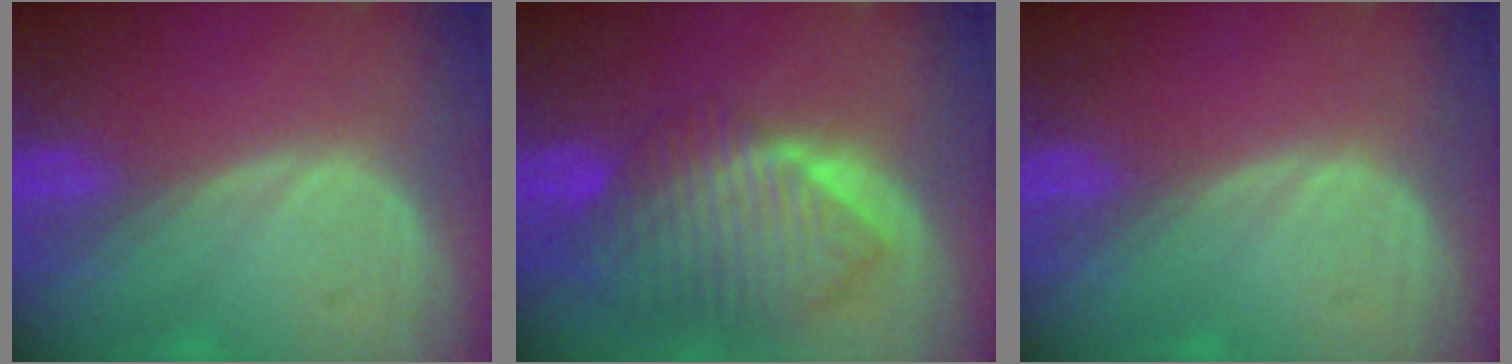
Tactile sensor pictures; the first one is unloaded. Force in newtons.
{"total": 10.4, "press": 9.0, "slide": 5.1}
{"total": 0.0}